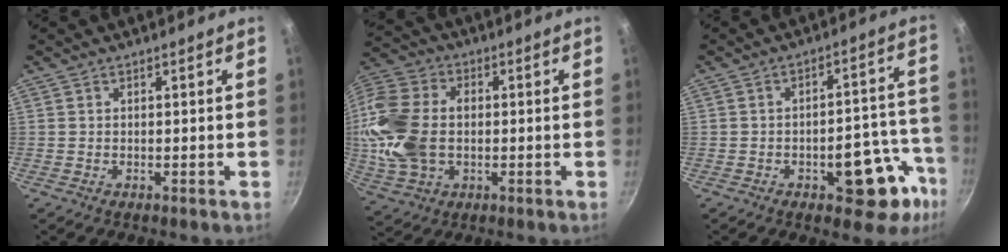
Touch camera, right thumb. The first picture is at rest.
{"total": 17.9, "force": [-0.3, 12.6, 12.7], "torque": [-0.253, 0.018, -0.008]}
{"total": 14.2, "force": [-6.5, 6.9, 10.5], "torque": [-0.066, 0.051, -0.078]}